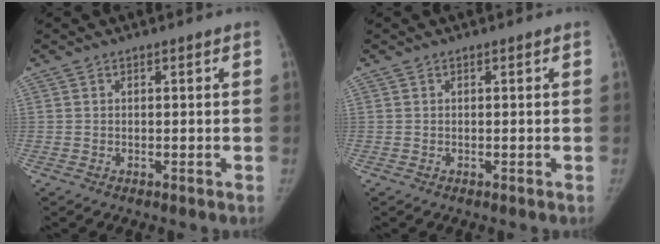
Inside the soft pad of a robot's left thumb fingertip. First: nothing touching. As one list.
[{"total": 0.0}]